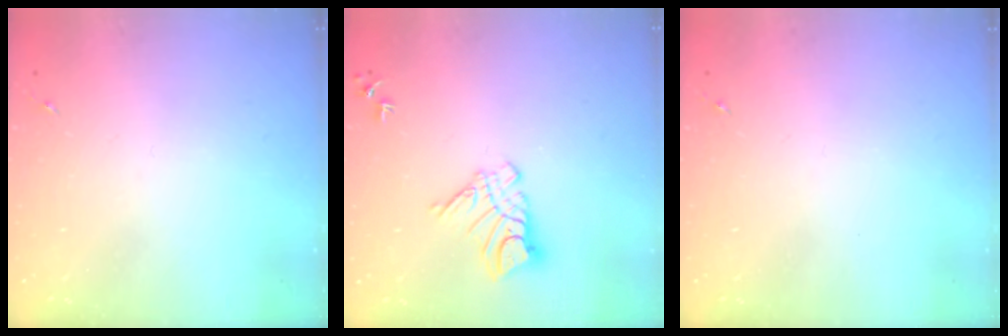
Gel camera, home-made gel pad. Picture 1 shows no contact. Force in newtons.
{"total": 10.5, "press": 10.4, "slide": 1.0}
{"total": 0.0}